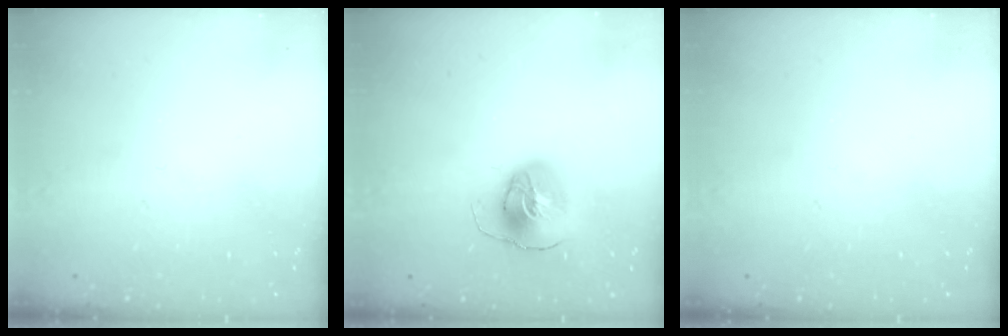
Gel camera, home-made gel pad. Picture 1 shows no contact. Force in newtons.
{"total": 9.1, "press": 9.1, "slide": 0.8}
{"total": 0.0}